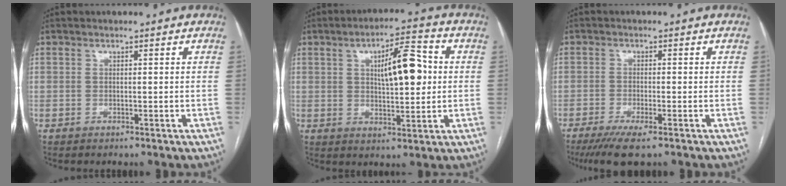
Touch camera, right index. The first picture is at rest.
{"total": 9.6, "force": [1.8, 2.8, 9.0], "torque": [-0.144, 0.018, 0.031]}
{"total": 5.7, "force": [-4.0, 0.5, 4.0], "torque": [-0.069, -0.015, -0.065]}